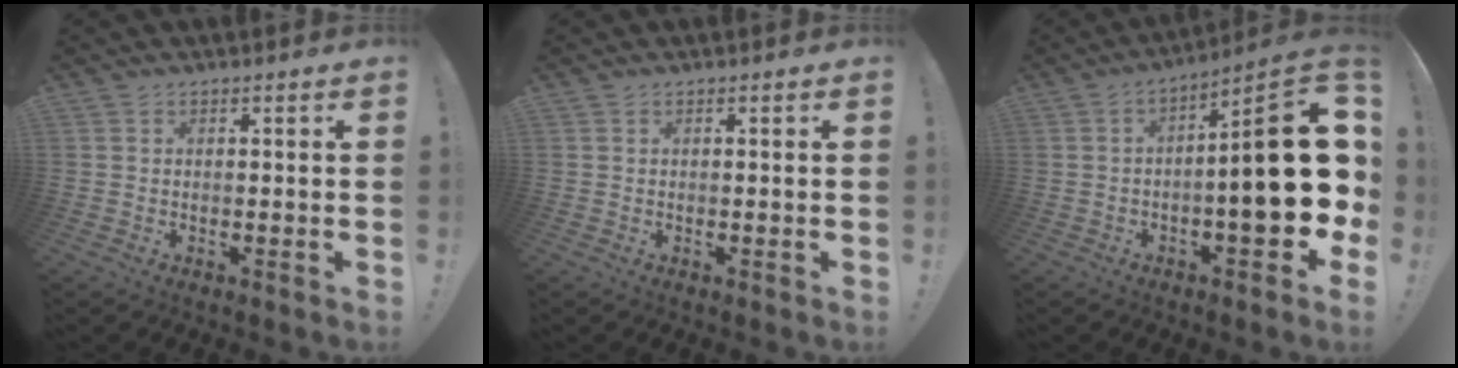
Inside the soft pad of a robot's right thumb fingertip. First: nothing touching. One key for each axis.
{"total": 0.0}
{"total": 22.4, "fx": -0.9, "fy": 6.4, "fz": 21.5, "tx": -0.289, "ty": 0.006, "tz": -0.013}